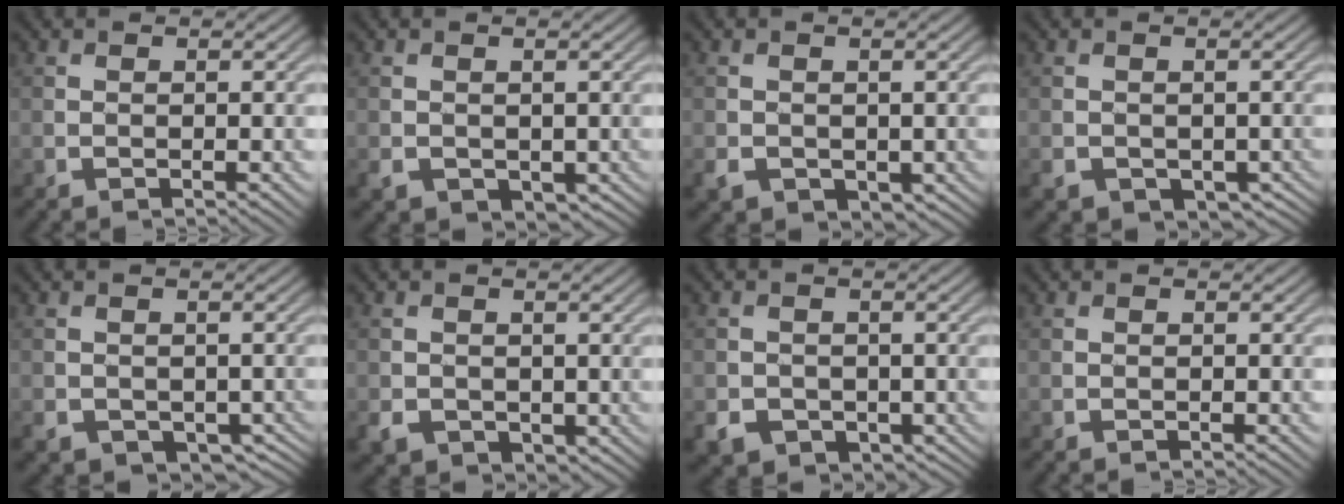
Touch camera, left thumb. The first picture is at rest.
{"total": 2.7, "force": [-0.5, 2.4, 1.3], "torque": [-0.040, -0.017, -0.007]}
{"total": 2.9, "force": [-0.7, 2.4, 1.4], "torque": [-0.038, -0.013, -0.012]}
{"total": 3.8, "force": [-1.6, 3.1, 1.5], "torque": [-0.039, -0.020, -0.019]}
{"total": 4.8, "force": [-2.2, 3.8, 1.9], "torque": [-0.042, -0.021, -0.023]}
{"total": 3.0, "force": [-0.4, 2.6, 1.4], "torque": [-0.041, -0.013, -0.004]}
{"total": 4.5, "force": [-1.7, 3.8, 1.6], "torque": [-0.041, -0.009, -0.030]}
{"total": 0.0}